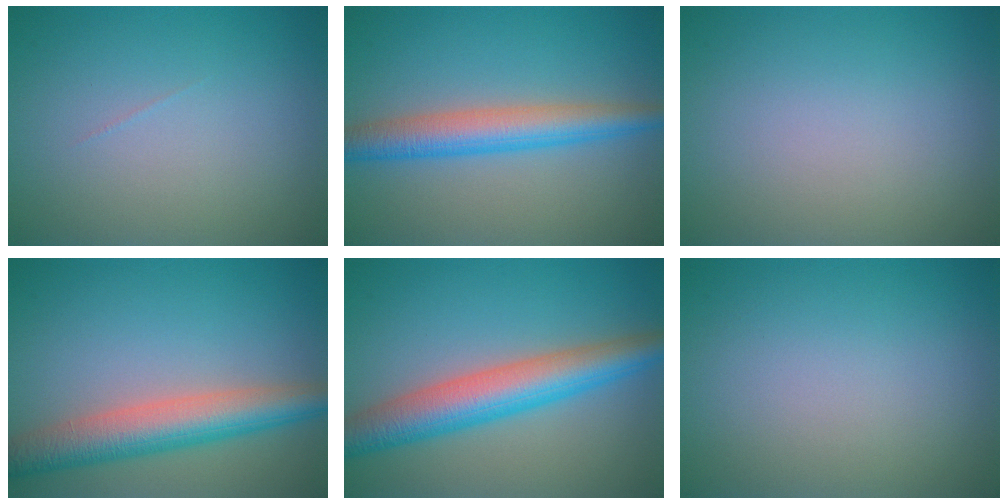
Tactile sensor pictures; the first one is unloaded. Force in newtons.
{"total": 4.9, "press": 4.9, "slide": 0.0}
{"total": 0.0}
{"total": 6.2, "press": 6.2, "slide": 0.3}
{"total": 6.9, "press": 6.9, "slide": 0.4}
{"total": 0.0}